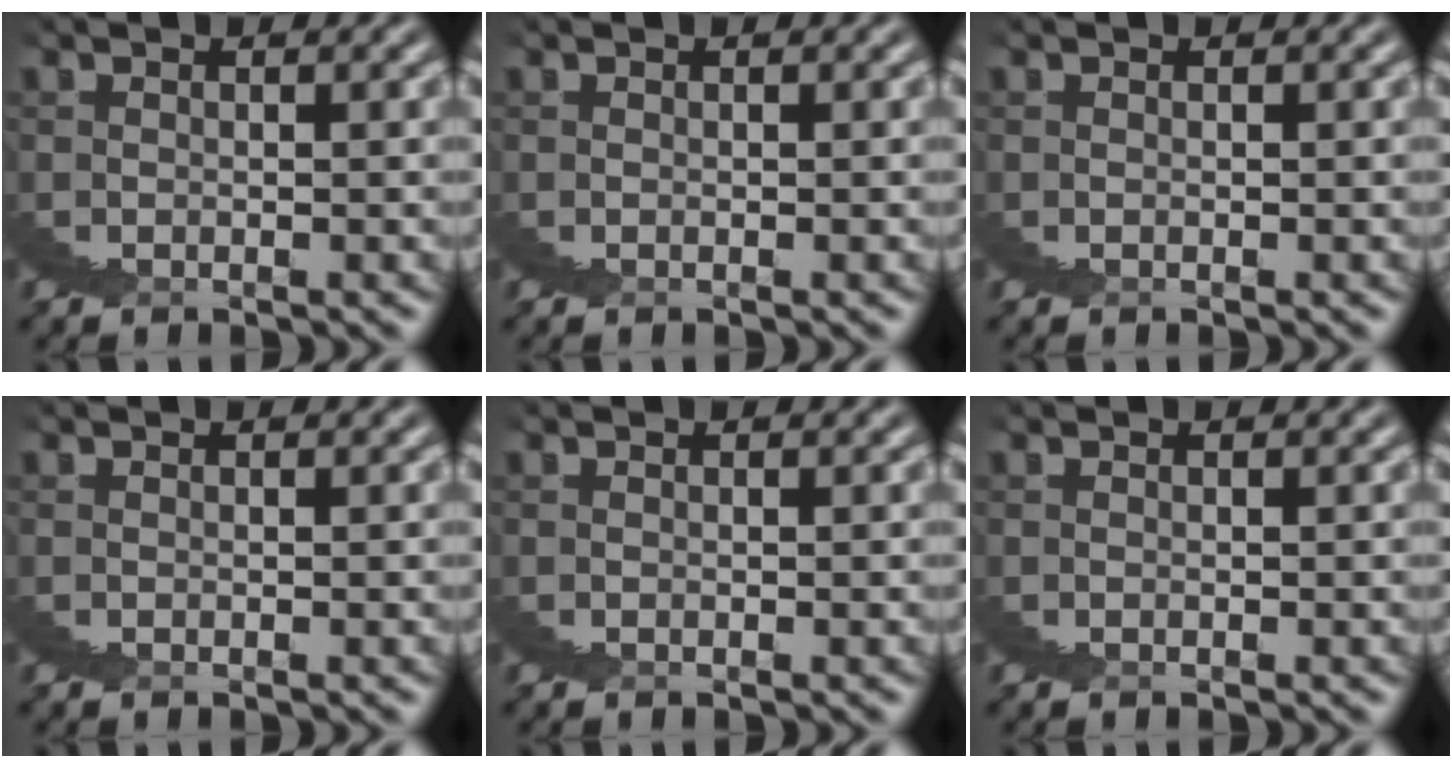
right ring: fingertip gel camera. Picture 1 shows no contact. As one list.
[{"total": 0.0}, {"total": 0.0}, {"total": 0.0}, {"total": 0.0}, {"total": 0.0}]